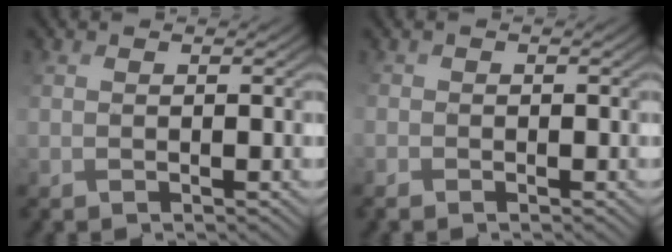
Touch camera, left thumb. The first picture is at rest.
{"total": 1.3, "force": [-1.2, 0.6, -0.1], "torque": [0.000, -0.010, -0.023]}